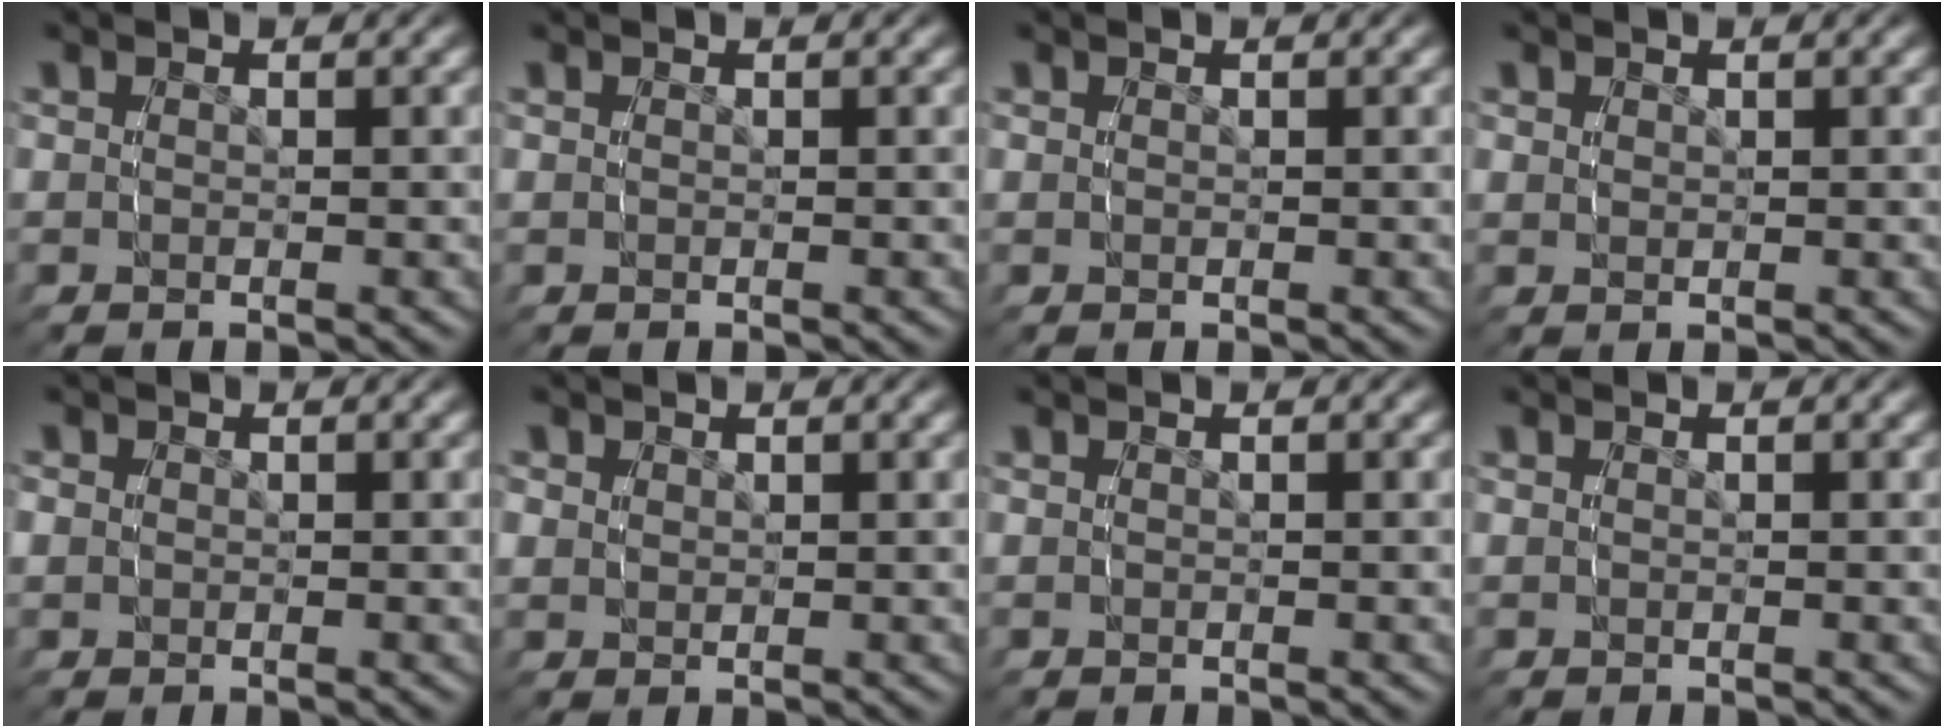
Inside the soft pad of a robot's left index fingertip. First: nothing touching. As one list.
[{"total": 0.0}, {"total": 0.0}, {"total": 0.6, "force": [0.5, 0.1, 0.2], "torque": [0.000, -0.007, 0.018]}, {"total": 1.2, "force": [0.1, 1.2, 0.2], "torque": [-0.008, -0.008, 0.008]}, {"total": 1.3, "force": [0.9, 0.9, 0.4], "torque": [-0.006, -0.010, 0.026]}, {"total": 0.0}, {"total": 0.0}]